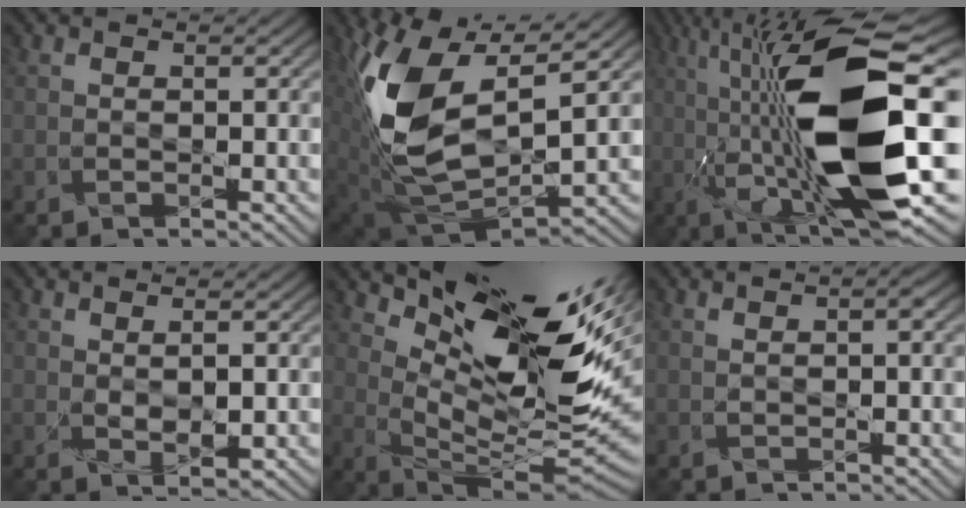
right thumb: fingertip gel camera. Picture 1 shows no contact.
{"total": 14.5, "force": [4.4, 7.6, 11.5], "torque": [-0.253, -0.015, 0.093]}
{"total": 19.2, "force": [-0.7, 6.3, 18.1], "torque": [-0.320, 0.016, -0.012]}
{"total": 2.0, "force": [0.7, 0.9, 1.6], "torque": [-0.038, -0.003, 0.020]}
{"total": 15.3, "force": [7.4, 5.0, 12.4], "torque": [-0.206, -0.002, 0.145]}
{"total": 1.3, "force": [0.6, 0.3, 1.1], "torque": [-0.012, 0.002, 0.016]}